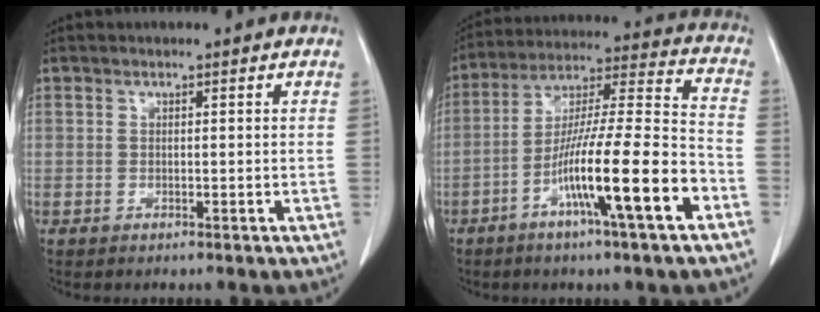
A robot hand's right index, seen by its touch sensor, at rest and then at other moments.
{"total": 17.2, "force": [-7.4, 0.2, 15.5], "torque": [-0.269, -0.007, -0.129]}